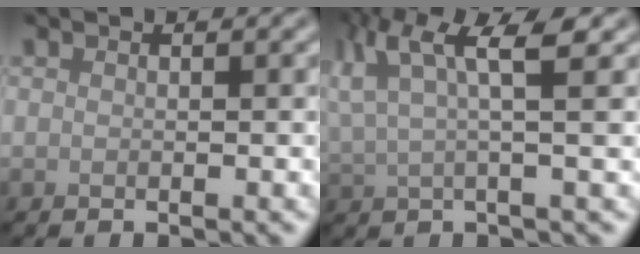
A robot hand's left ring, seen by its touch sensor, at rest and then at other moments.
{"total": 6.2, "force": [3.0, 1.3, 5.2], "torque": [-0.110, 0.010, 0.060]}